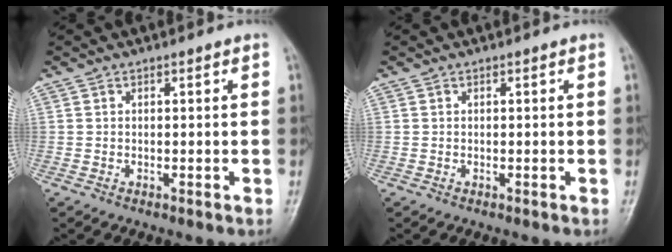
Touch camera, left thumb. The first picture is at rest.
{"total": 0.0}